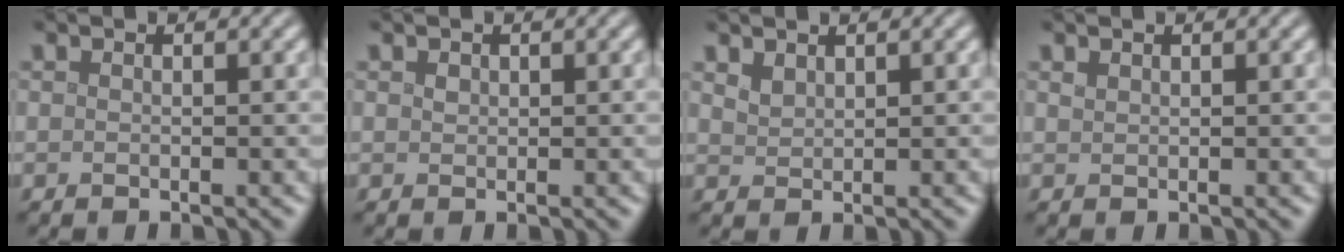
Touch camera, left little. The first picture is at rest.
{"total": 0.6, "force": [0.3, 0.4, 0.2], "torque": [-0.004, -0.002, 0.007]}
{"total": 1.3, "force": [1.2, 0.5, 0.4], "torque": [-0.014, -0.001, 0.028]}
{"total": 0.5, "force": [0.5, 0.2, 0.1], "torque": [-0.004, 0.000, 0.012]}